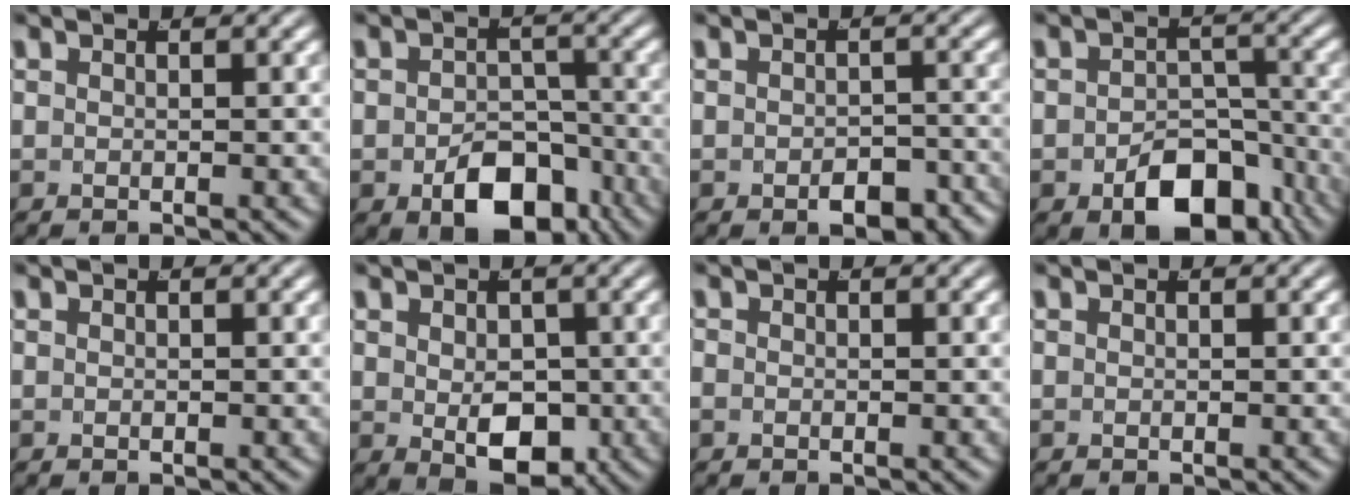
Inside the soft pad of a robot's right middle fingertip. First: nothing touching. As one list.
[{"total": 6.2, "force": [-3.9, 3.5, 3.4], "torque": [-0.031, -0.024, -0.053]}, {"total": 3.5, "force": [-2.8, 1.3, 1.6], "torque": [-0.010, -0.012, -0.040]}, {"total": 7.0, "force": [-4.6, 3.9, 3.6], "torque": [-0.029, -0.015, -0.065]}, {"total": 0.0}, {"total": 4.6, "force": [-1.1, 2.3, 3.9], "torque": [-0.052, -0.035, 0.004]}, {"total": 1.1, "force": [-0.5, 1.0, 0.3], "torque": [-0.015, -0.009, -0.008]}, {"total": 0.0}]